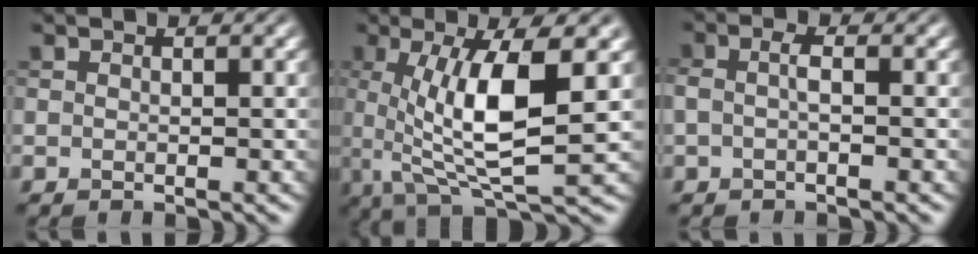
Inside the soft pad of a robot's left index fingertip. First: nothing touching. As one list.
[{"total": 8.7, "force": [0.6, 2.1, 8.4], "torque": [-0.141, -0.004, 0.014]}, {"total": 1.4, "force": [-0.3, 0.4, 1.3], "torque": [-0.028, 0.005, -0.008]}]